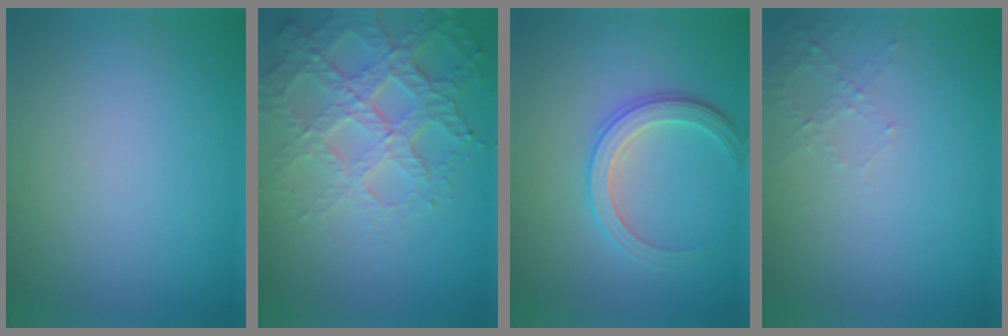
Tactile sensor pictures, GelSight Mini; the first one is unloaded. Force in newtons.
{"total": 7.3, "press": 5.1, "slide": 5.1}
{"total": 3.0, "press": 3.0, "slide": 0.6}
{"total": 1.3, "press": 1.3, "slide": 0.4}